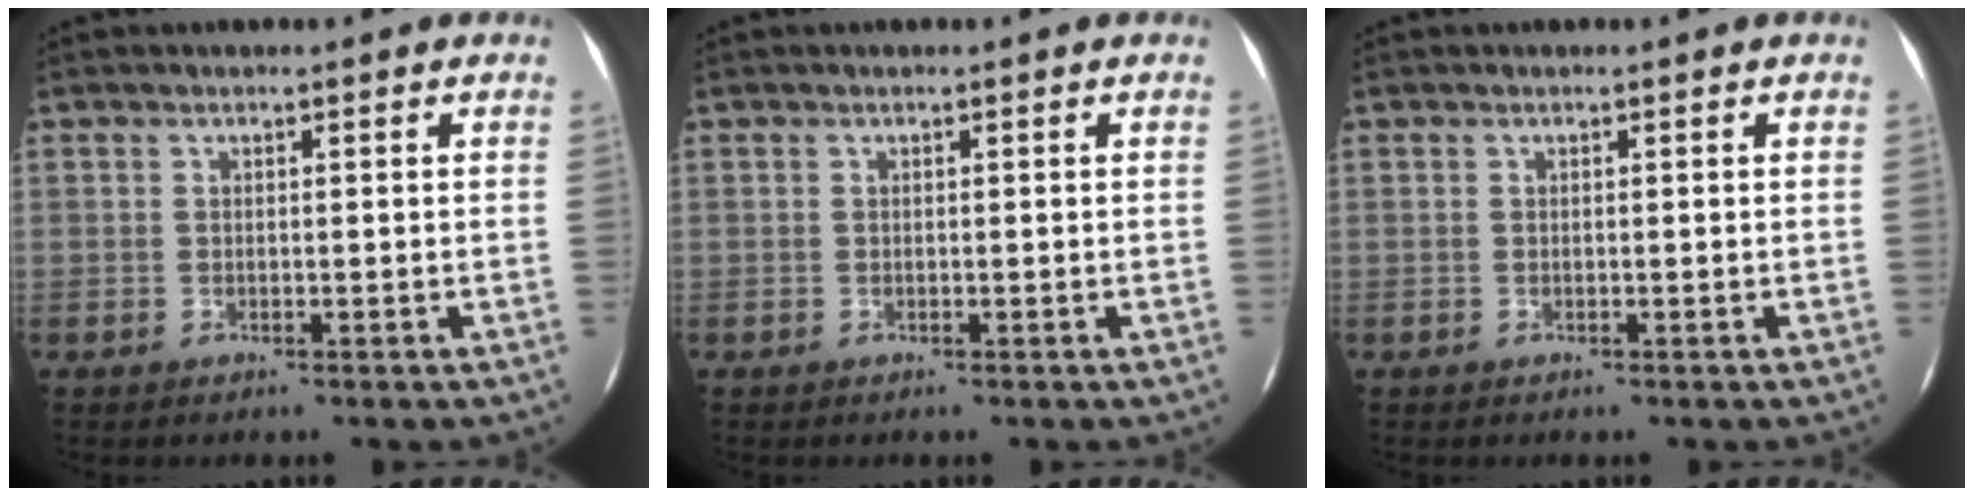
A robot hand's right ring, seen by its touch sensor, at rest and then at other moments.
{"total": 0.0}
{"total": 0.0}